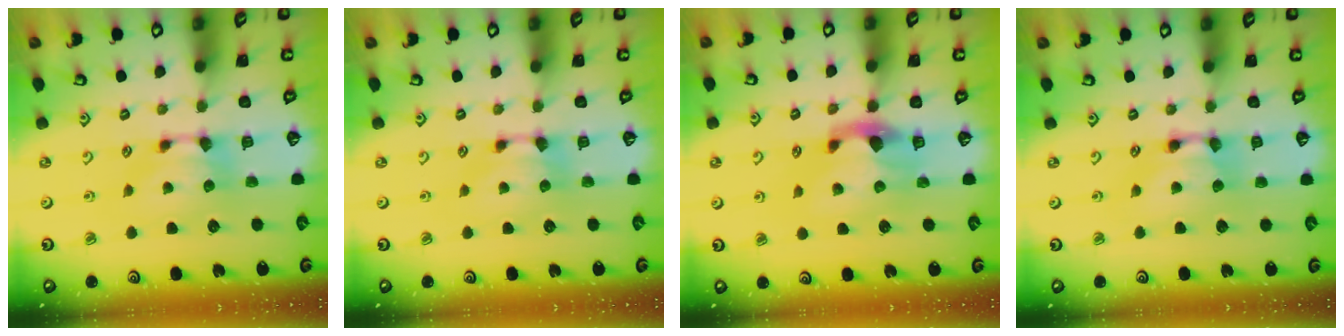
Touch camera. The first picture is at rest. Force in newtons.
{"total": 0.0}
{"total": 2.7, "press": 2.4, "slide": 1.3}
{"total": 2.1, "press": 2.1, "slide": 0.1}